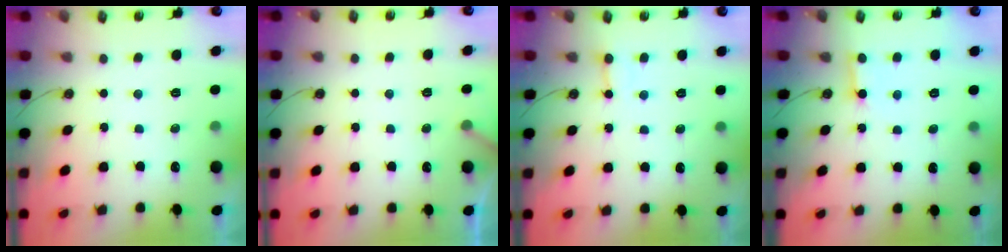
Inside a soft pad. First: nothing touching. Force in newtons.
{"total": 3.7, "press": 3.7, "slide": 0.2}
{"total": 3.1, "press": 3.1, "slide": 0.2}
{"total": 2.8, "press": 2.8, "slide": 0.3}